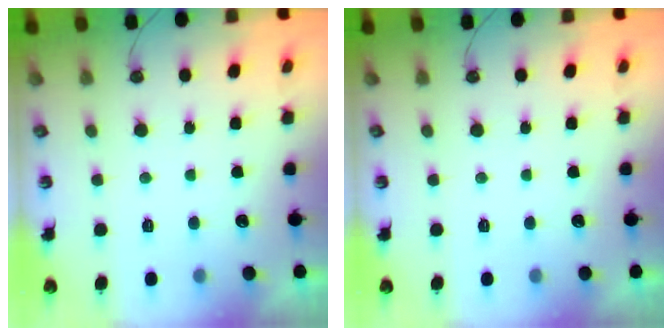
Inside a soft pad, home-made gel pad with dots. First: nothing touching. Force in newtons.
{"total": 0.0}